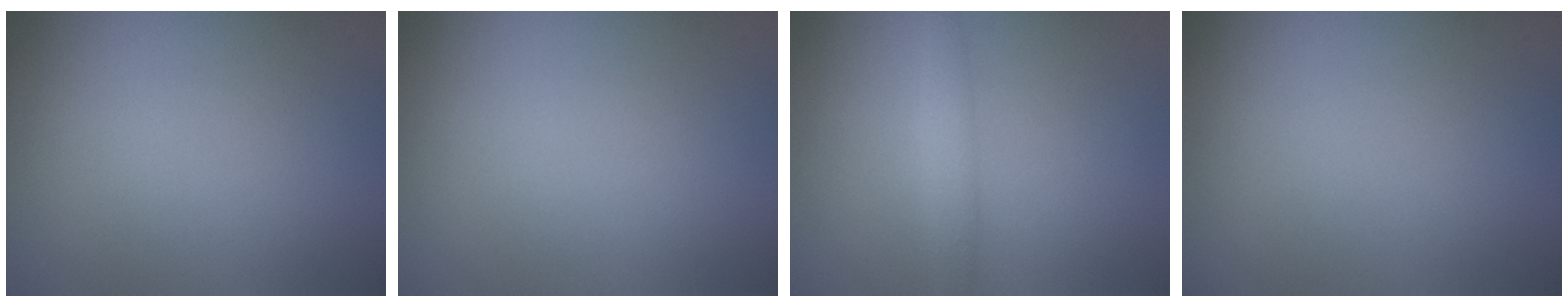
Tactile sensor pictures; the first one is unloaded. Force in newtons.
{"total": 0.0}
{"total": 1.8, "press": 1.8, "slide": 0.1}
{"total": 0.0}